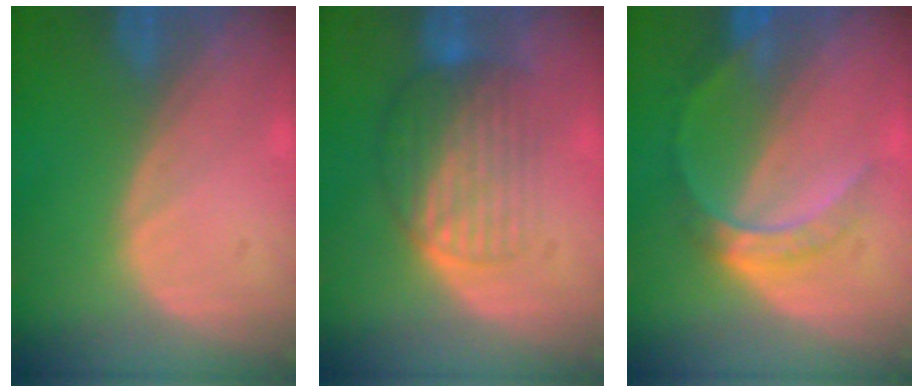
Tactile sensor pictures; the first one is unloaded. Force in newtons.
{"total": 6.8, "press": 6.5, "slide": 2.0}
{"total": 5.2, "press": 5.2, "slide": 0.5}